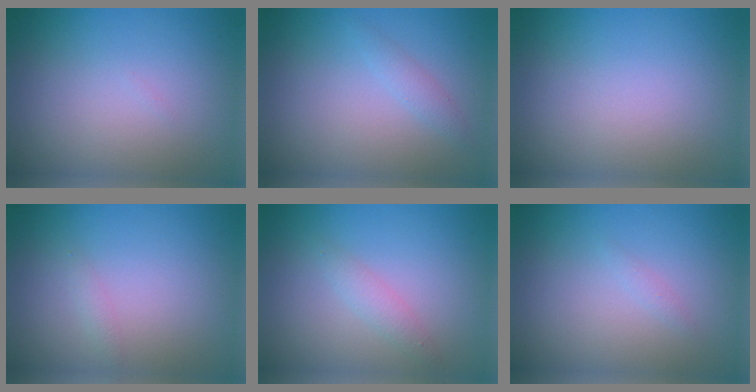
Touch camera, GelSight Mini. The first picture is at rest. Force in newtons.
{"total": 1.2, "press": 1.2, "slide": 0.0}
{"total": 0.0}
{"total": 0.7, "press": 0.7, "slide": 0.0}
{"total": 1.4, "press": 1.4, "slide": 0.0}
{"total": 0.5, "press": 0.5, "slide": 0.0}